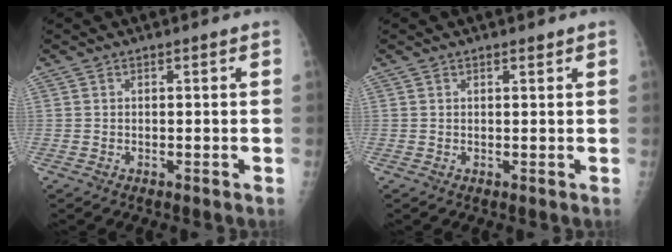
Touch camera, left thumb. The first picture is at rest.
{"total": 0.9, "force": [0.7, 0.3, 0.5], "torque": [-0.007, -0.004, 0.011]}